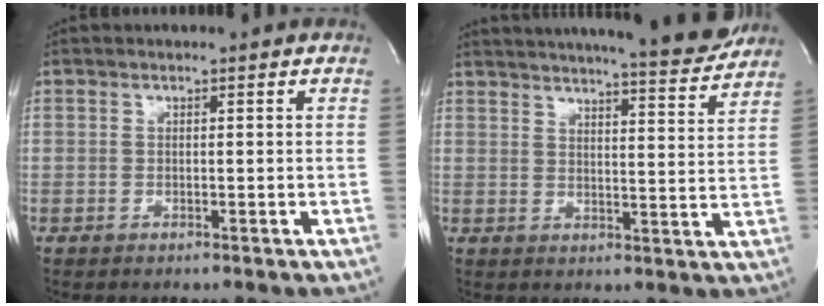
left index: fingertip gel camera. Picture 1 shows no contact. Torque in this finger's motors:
{"motor_torque": [0.00, -0.24, 0.50, 0.08]}